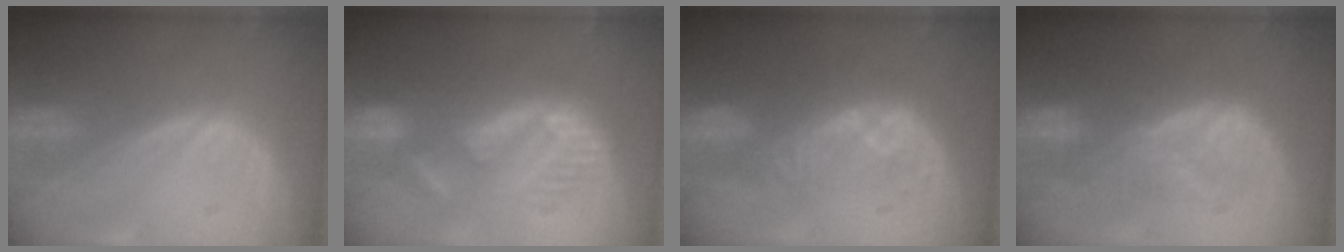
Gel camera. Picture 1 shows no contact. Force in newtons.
{"total": 9.0, "press": 8.3, "slide": 3.5}
{"total": 8.2, "press": 7.3, "slide": 3.8}
{"total": 8.9, "press": 8.5, "slide": 2.4}